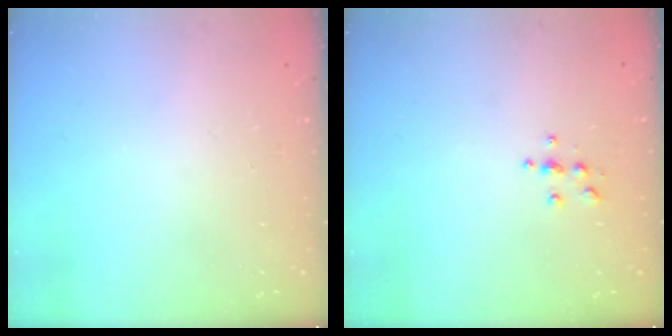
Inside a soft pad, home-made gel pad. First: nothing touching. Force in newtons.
{"total": 3.8, "press": 3.8, "slide": 0.4}